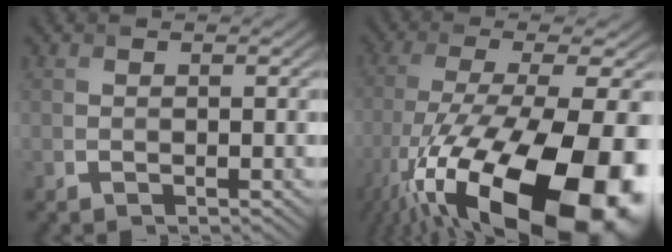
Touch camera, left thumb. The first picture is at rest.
{"total": 20.9, "force": [-11.2, 6.5, 16.4], "torque": [-0.284, -0.050, -0.174]}